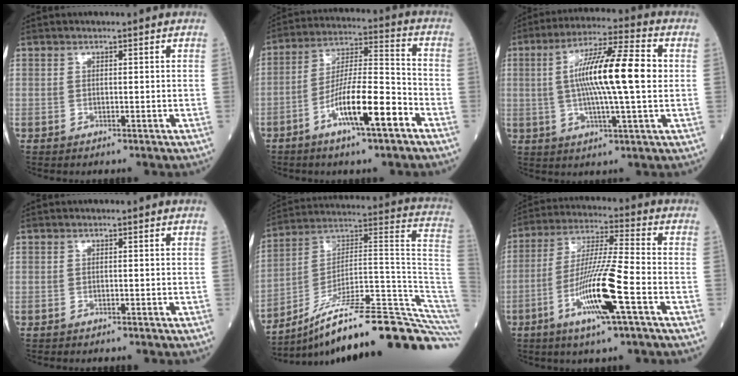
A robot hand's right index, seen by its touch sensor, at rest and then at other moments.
{"total": 12.3, "force": [-6.1, 1.2, 10.6], "torque": [-0.193, 0.000, -0.110]}
{"total": 13.8, "force": [1.1, 0.8, 13.8], "torque": [-0.241, 0.014, 0.012]}
{"total": 1.5, "force": [-1.3, 0.2, 0.6], "torque": [-0.012, -0.002, -0.017]}
{"total": 27.6, "force": [-21.1, 1.1, 17.8], "torque": [-0.144, 0.041, -0.322]}
{"total": 12.6, "force": [-5.1, -0.3, 11.5], "torque": [-0.226, -0.010, -0.098]}